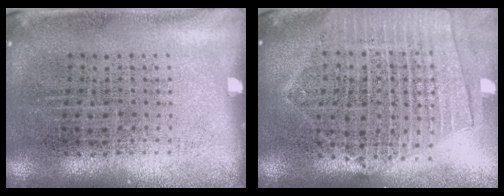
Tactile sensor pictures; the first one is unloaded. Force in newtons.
{"total": 2.0, "press": 1.8, "slide": 0.9}